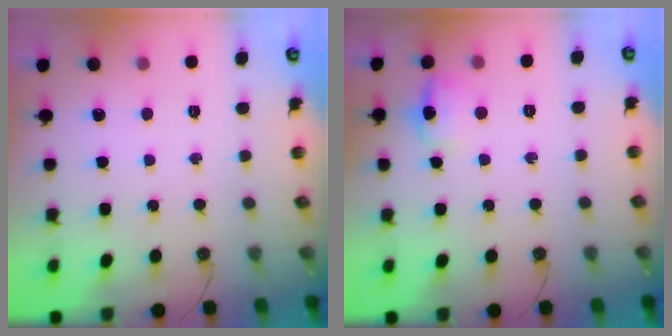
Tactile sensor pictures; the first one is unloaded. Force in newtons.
{"total": 9.0, "press": 9.0, "slide": 0.9}